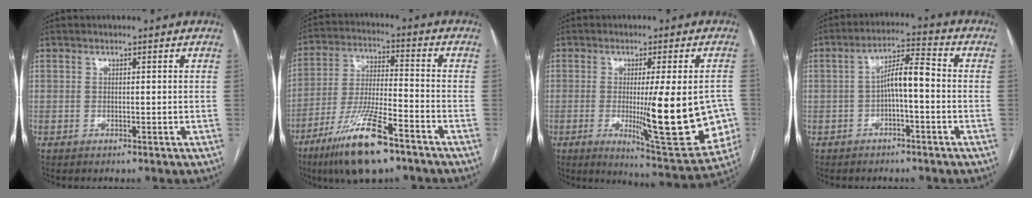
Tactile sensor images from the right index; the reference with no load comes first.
{"total": 14.4, "force": [-9.1, 2.3, 11.0], "torque": [-0.223, -0.028, -0.163]}
{"total": 16.4, "force": [-2.6, 2.6, 16.0], "torque": [-0.185, -0.022, -0.023]}
{"total": 6.2, "force": [-0.8, 1.4, 6.0], "torque": [-0.102, 0.027, -0.015]}